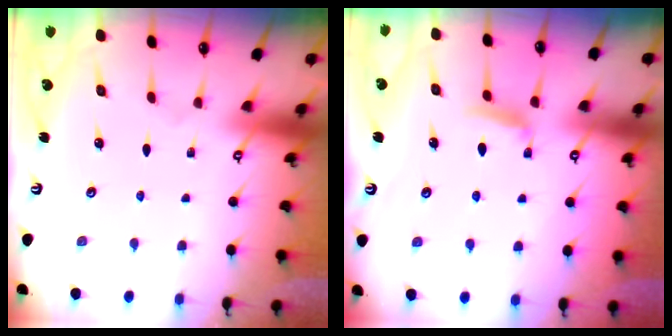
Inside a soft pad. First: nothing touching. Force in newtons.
{"total": 6.5, "press": 6.5, "slide": 1.0}